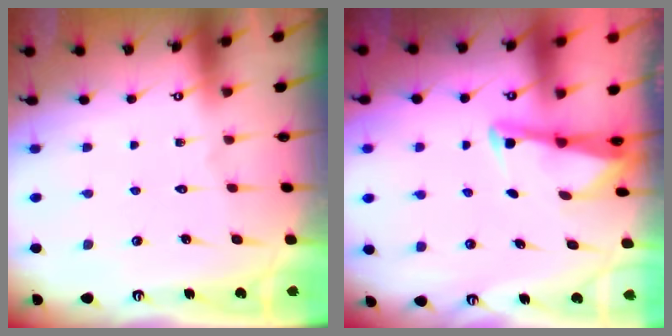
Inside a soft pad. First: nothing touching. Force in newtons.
{"total": 2.9, "press": 2.9, "slide": 0.3}